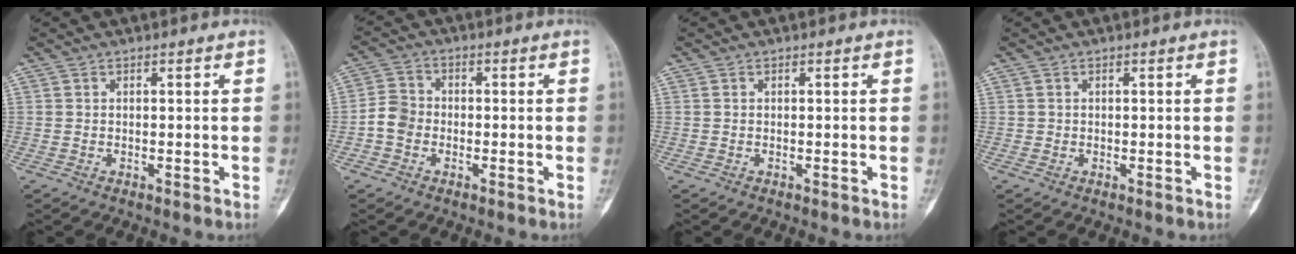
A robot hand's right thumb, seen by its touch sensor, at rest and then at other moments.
{"total": 4.9, "force": [-1.3, 4.2, 2.3], "torque": [-0.031, 0.015, -0.035]}
{"total": 0.0}
{"total": 0.0}